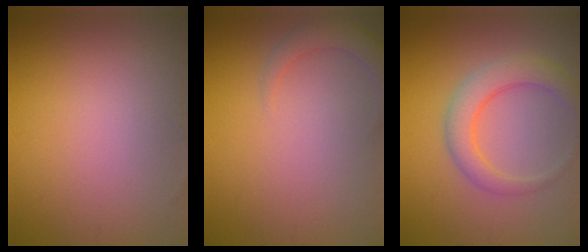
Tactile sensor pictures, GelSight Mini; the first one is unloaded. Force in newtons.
{"total": 2.1, "press": 2.1, "slide": 0.3}
{"total": 3.9, "press": 3.9, "slide": 0.1}